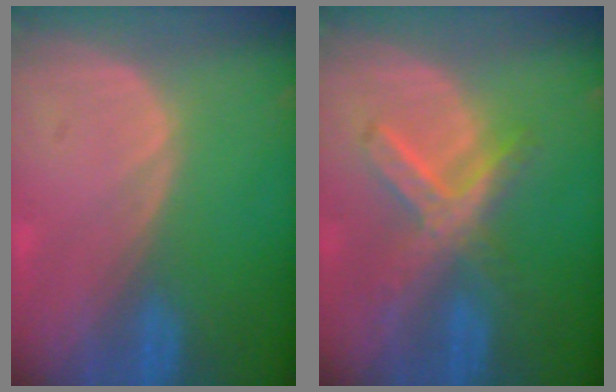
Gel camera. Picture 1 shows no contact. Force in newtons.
{"total": 7.2, "press": 6.4, "slide": 3.5}